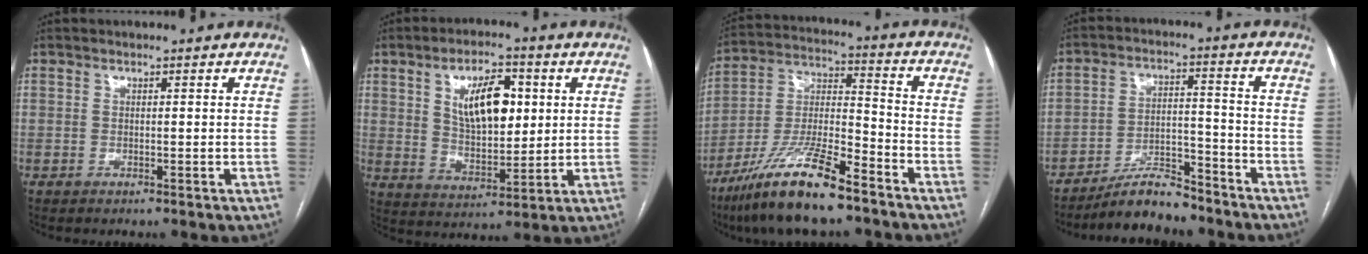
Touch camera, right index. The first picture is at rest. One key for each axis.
{"total": 10.7, "fx": 3.2, "fy": 4.8, "fz": 9.0, "tx": -0.154, "ty": 0.010, "tz": 0.060}
{"total": 15.8, "fx": -11.2, "fy": 2.3, "fz": 10.9, "tx": -0.222, "ty": -0.016, "tz": -0.204}
{"total": 8.5, "fx": -7.7, "fy": 1.9, "fz": 3.2, "tx": -0.052, "ty": 0.007, "tz": -0.134}